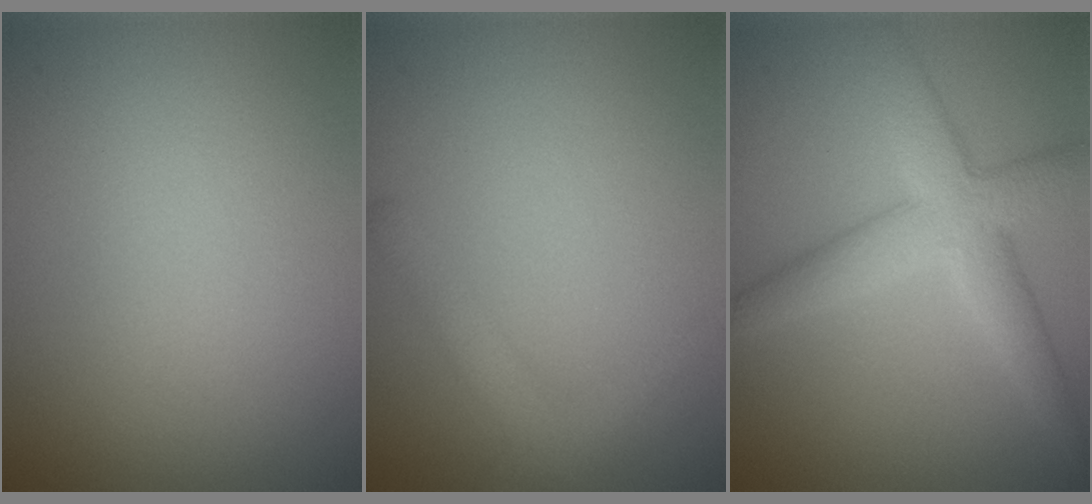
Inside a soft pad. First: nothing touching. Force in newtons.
{"total": 2.5, "press": 2.5, "slide": 0.2}
{"total": 5.1, "press": 5.1, "slide": 0.2}